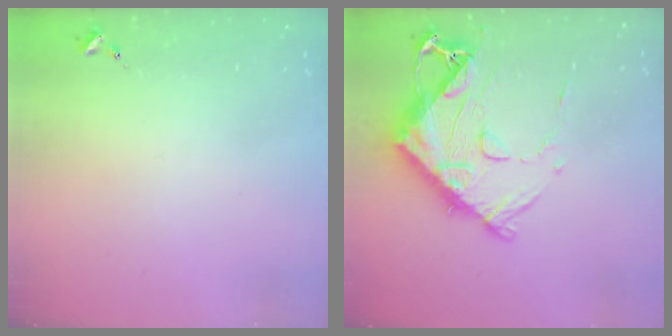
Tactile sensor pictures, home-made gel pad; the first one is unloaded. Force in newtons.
{"total": 15.6, "press": 15.6, "slide": 1.1}